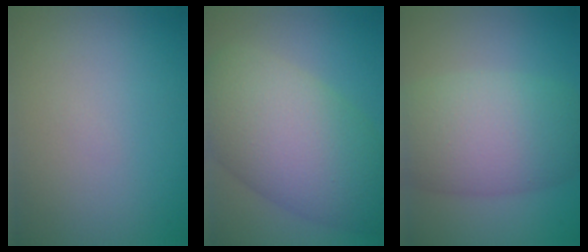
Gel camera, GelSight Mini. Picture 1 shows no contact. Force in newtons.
{"total": 11.3, "press": 11.3, "slide": 0.3}
{"total": 8.6, "press": 8.6, "slide": 0.3}